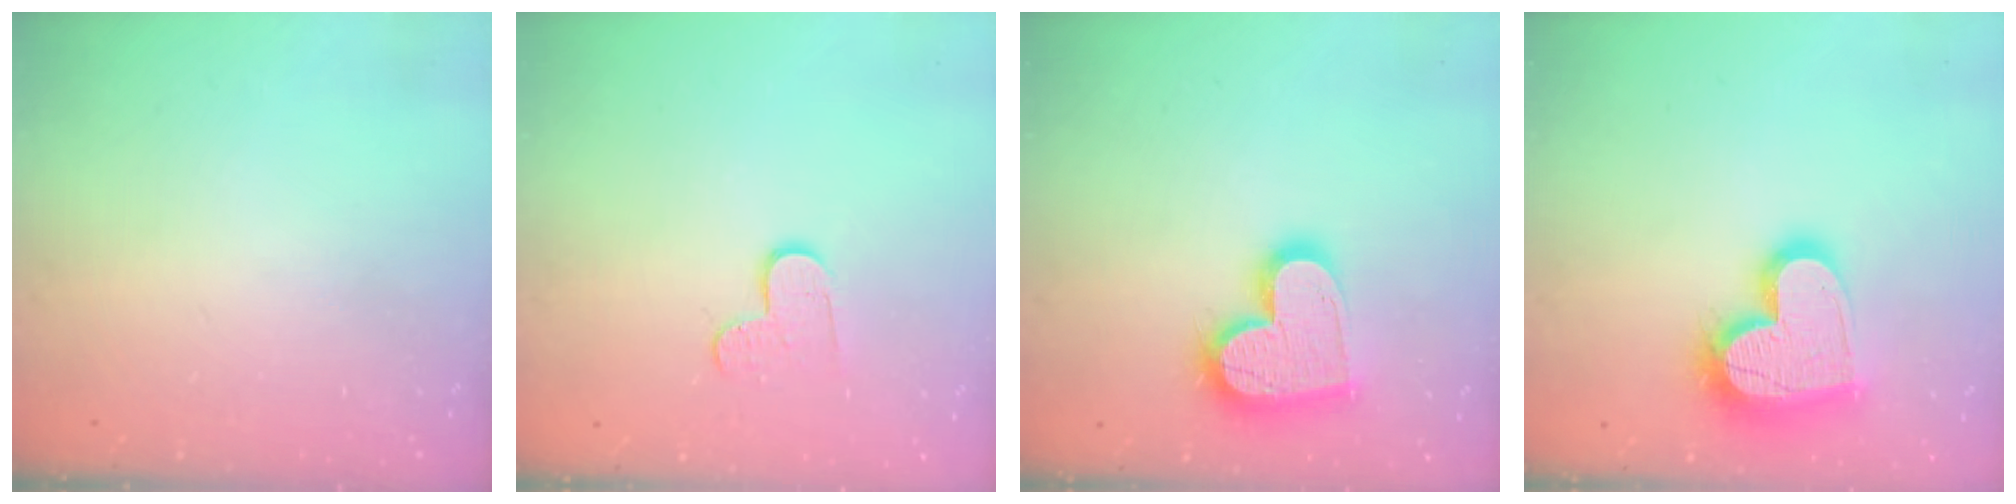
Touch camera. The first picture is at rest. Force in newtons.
{"total": 7.9, "press": 7.9, "slide": 0.5}
{"total": 16.7, "press": 16.7, "slide": 1.1}
{"total": 19.3, "press": 19.2, "slide": 1.5}